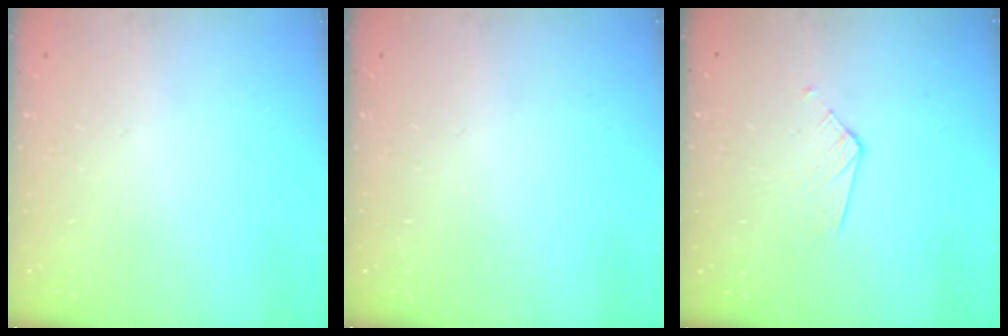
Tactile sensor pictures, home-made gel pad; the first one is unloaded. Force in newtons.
{"total": 0.0}
{"total": 3.5, "press": 3.5, "slide": 0.4}